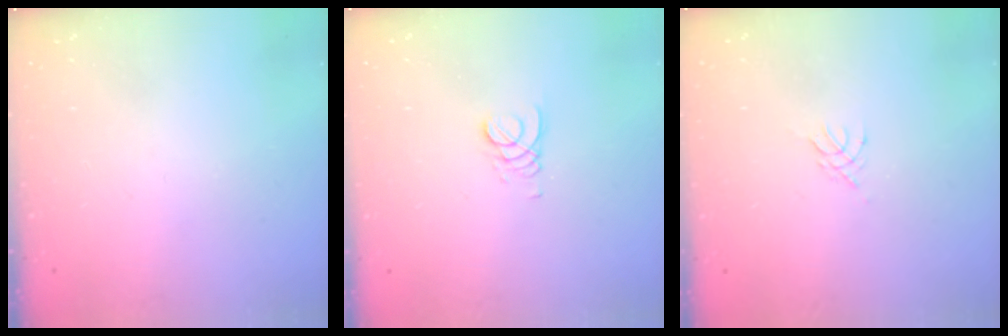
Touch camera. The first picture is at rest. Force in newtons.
{"total": 2.2, "press": 2.2, "slide": 0.3}
{"total": 2.7, "press": 2.6, "slide": 0.6}